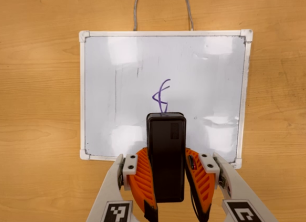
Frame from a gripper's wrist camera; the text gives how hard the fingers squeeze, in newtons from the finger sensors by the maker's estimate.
{"total": 7.2, "left": 6.1, "right": 8.3}